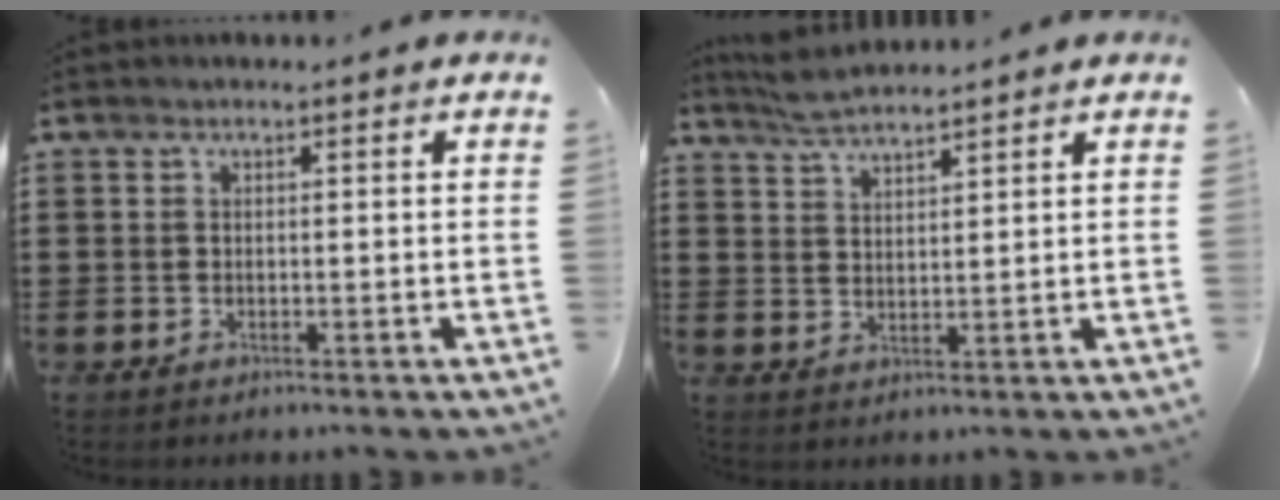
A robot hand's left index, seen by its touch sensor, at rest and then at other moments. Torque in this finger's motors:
{"motor_torque": [0.08, 0.03, 0.02, 0.00]}